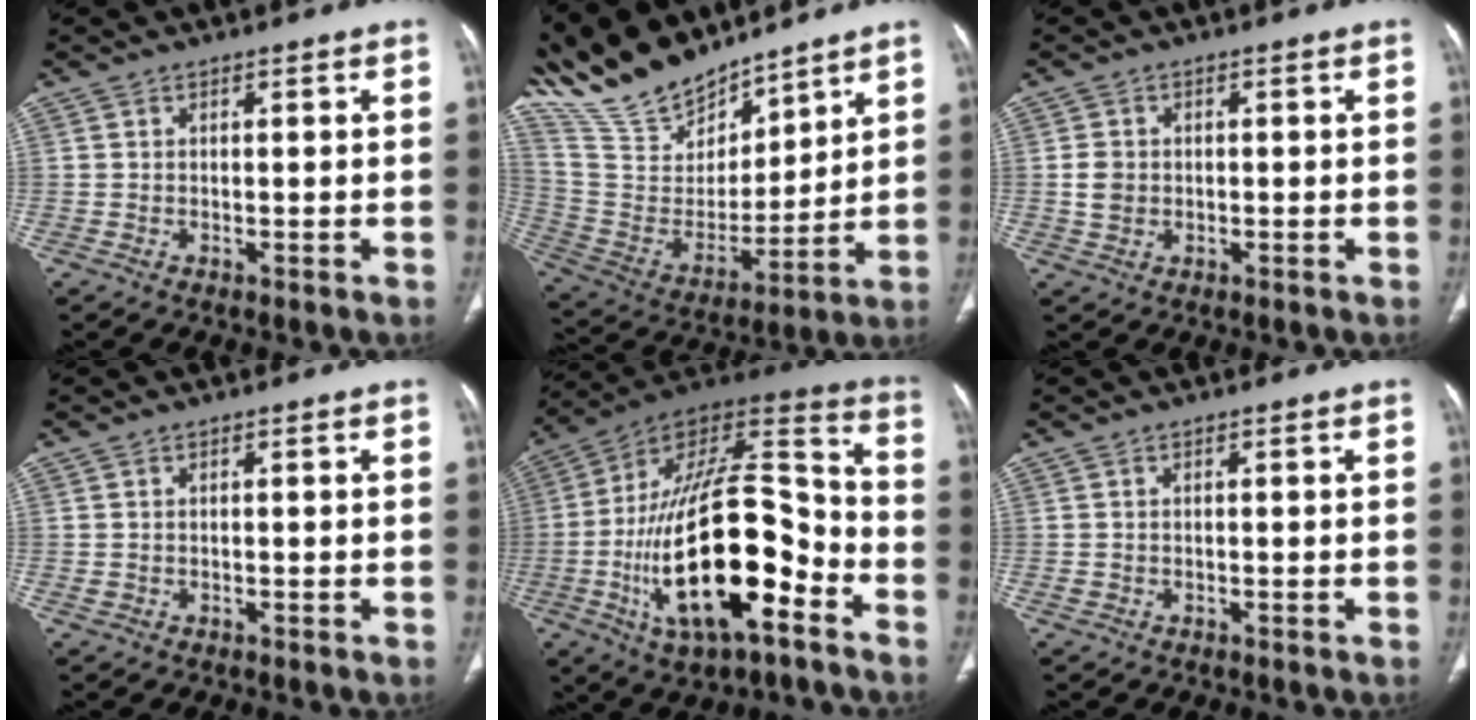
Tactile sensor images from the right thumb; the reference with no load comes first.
{"total": 19.7, "force": [17.5, 6.9, 5.9], "torque": [-0.084, -0.080, 0.340]}
{"total": 3.1, "force": [-0.1, 2.6, 1.5], "torque": [-0.021, 0.005, 0.001]}
{"total": 0.6, "force": [-0.2, 0.5, 0.2], "torque": [-0.004, 0.003, 0.001]}
{"total": 28.2, "force": [-9.6, 11.7, 23.8], "torque": [-0.438, 0.047, -0.153]}
{"total": 0.7, "force": [-0.3, 0.6, 0.2], "torque": [-0.004, 0.004, -0.001]}